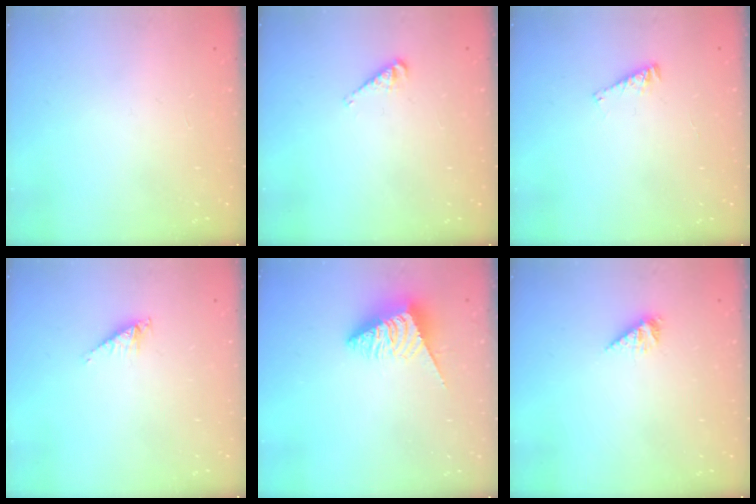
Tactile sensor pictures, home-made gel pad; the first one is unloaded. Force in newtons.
{"total": 4.3, "press": 4.3, "slide": 0.2}
{"total": 2.3, "press": 2.3, "slide": 0.2}
{"total": 2.7, "press": 2.7, "slide": 0.3}
{"total": 4.9, "press": 4.9, "slide": 0.4}
{"total": 2.8, "press": 2.8, "slide": 0.5}